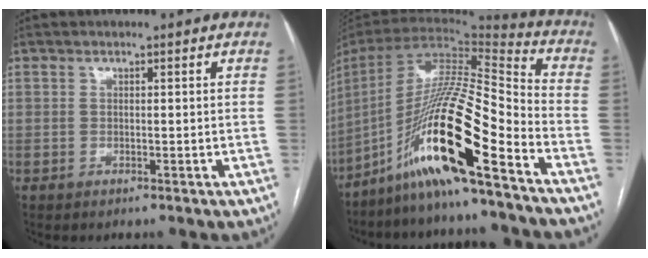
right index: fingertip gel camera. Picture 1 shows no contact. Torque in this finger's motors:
{"motor_torque": [1.63, -0.51, 1.05, 0.21]}